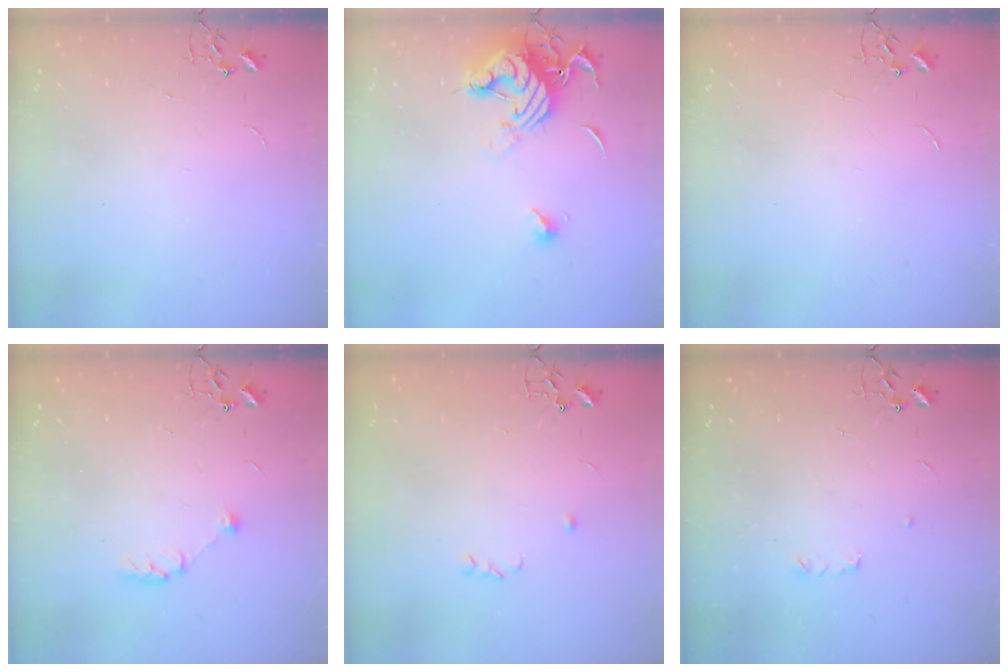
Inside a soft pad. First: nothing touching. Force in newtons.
{"total": 14.0, "press": 14.0, "slide": 1.1}
{"total": 0.0}
{"total": 6.6, "press": 6.6, "slide": 0.9}
{"total": 3.4, "press": 3.4, "slide": 0.6}
{"total": 3.4, "press": 3.3, "slide": 0.6}